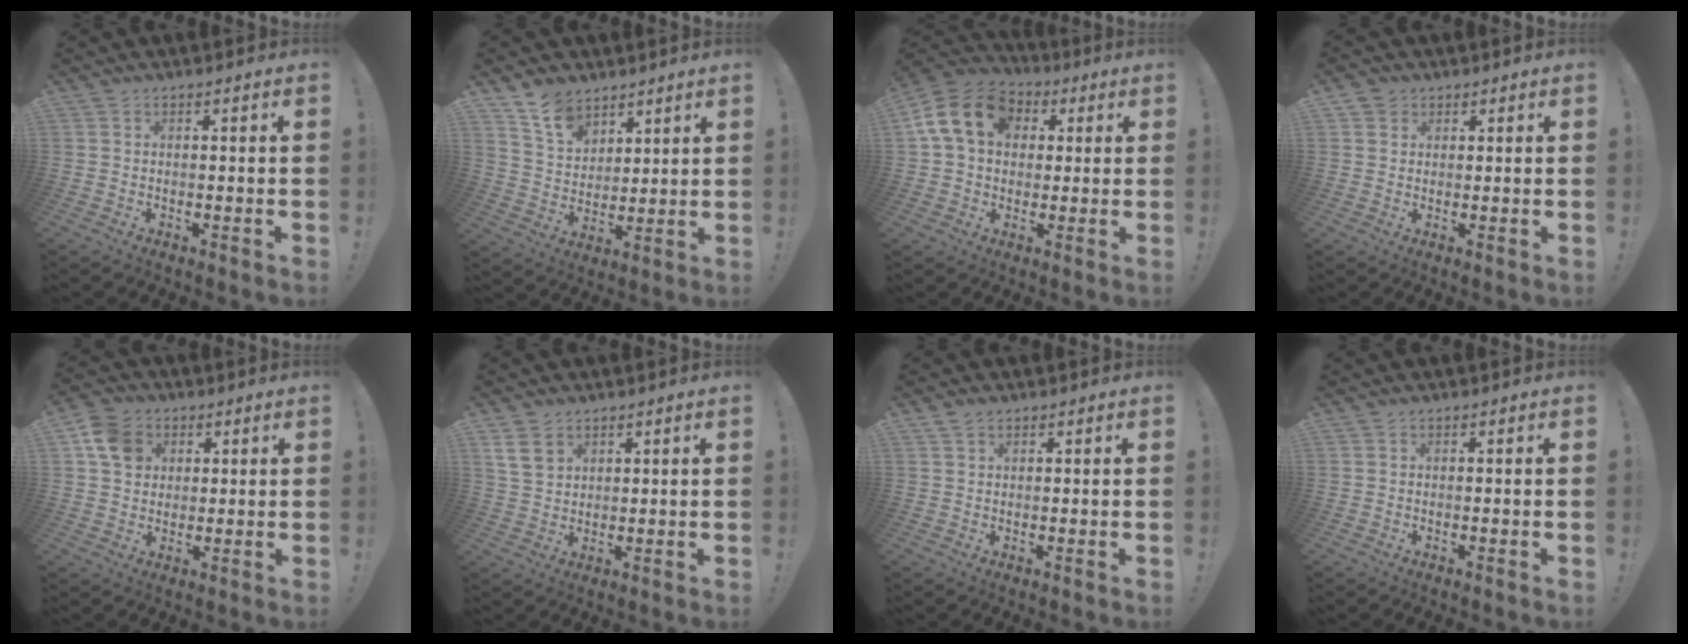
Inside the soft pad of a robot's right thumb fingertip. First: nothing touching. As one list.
[{"total": 10.3, "force": [7.8, 5.9, 3.2], "torque": [-0.060, -0.049, 0.153]}, {"total": 16.4, "force": [4.5, 12.3, 9.8], "torque": [-0.167, 0.004, 0.086]}, {"total": 2.8, "force": [1.5, 2.3, 0.3], "torque": [-0.003, -0.003, 0.026]}, {"total": 9.7, "force": [3.5, 7.9, 4.2], "torque": [-0.062, -0.005, 0.073]}, {"total": 6.9, "force": [3.9, 4.5, 3.4], "torque": [-0.052, -0.010, 0.078]}, {"total": 1.8, "force": [1.3, 1.0, 0.8], "torque": [-0.015, -0.001, 0.024]}, {"total": 0.0}]